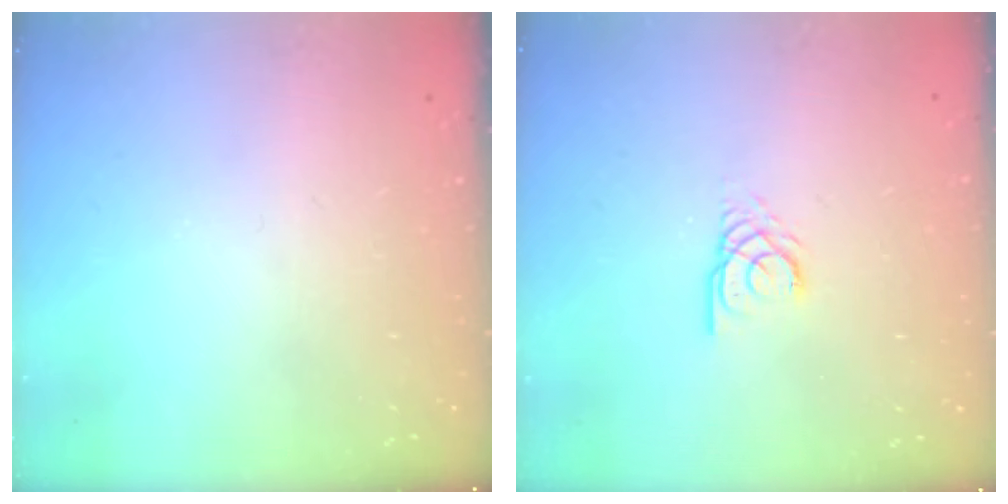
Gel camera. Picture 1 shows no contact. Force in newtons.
{"total": 2.9, "press": 2.9, "slide": 0.2}